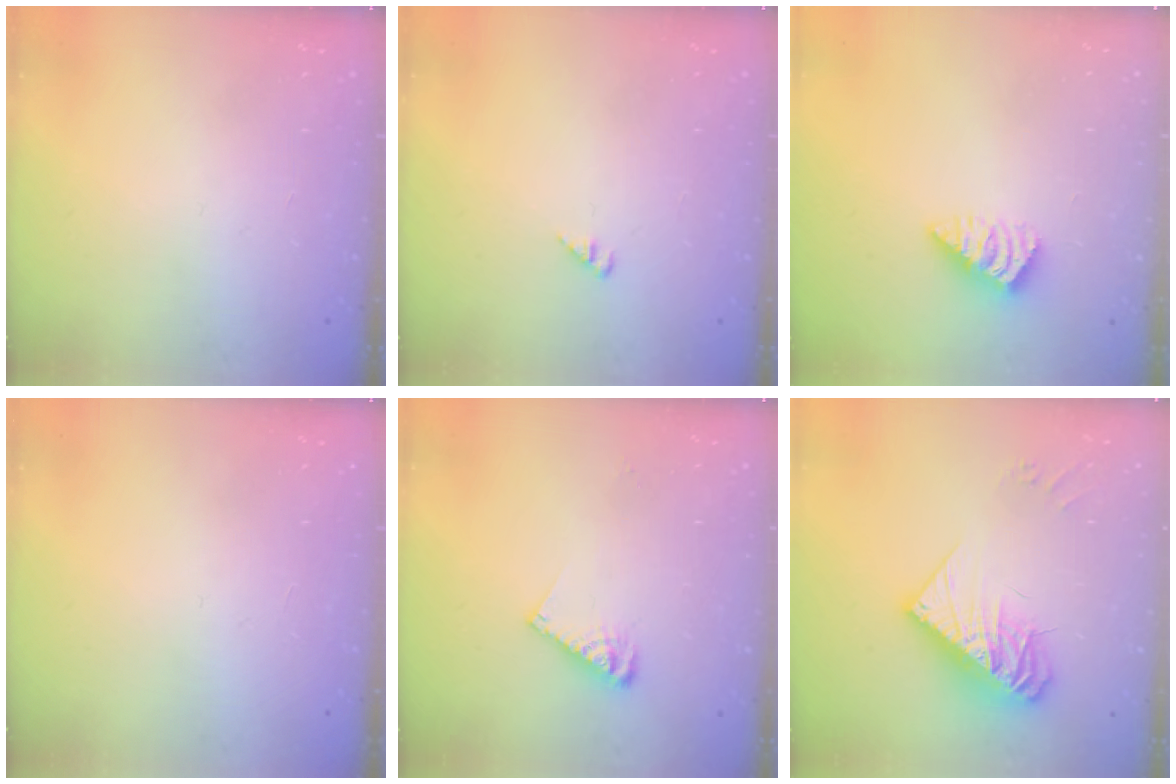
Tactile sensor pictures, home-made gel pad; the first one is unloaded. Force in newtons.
{"total": 2.1, "press": 2.1, "slide": 0.3}
{"total": 2.8, "press": 2.7, "slide": 0.5}
{"total": 0.0}
{"total": 6.8, "press": 6.8, "slide": 0.1}
{"total": 15.6, "press": 15.5, "slide": 1.9}